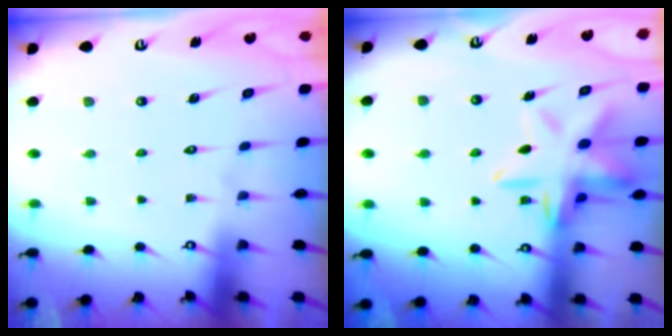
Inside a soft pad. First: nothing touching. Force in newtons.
{"total": 15.5, "press": 15.5, "slide": 1.4}